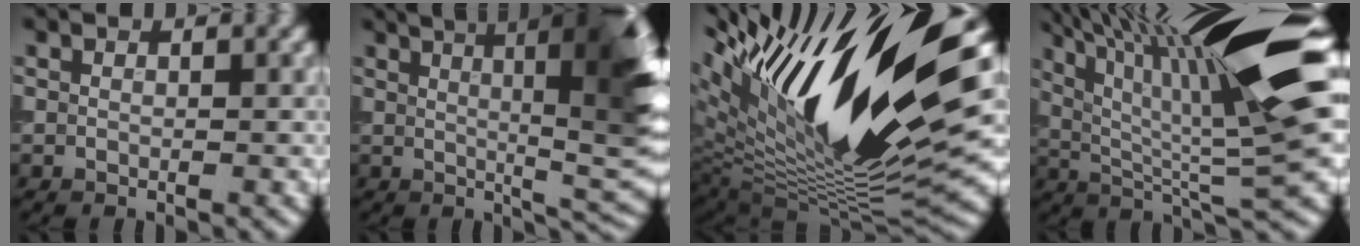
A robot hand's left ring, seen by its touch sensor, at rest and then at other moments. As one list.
[{"total": 12.4, "force": [4.3, 3.5, 11.1], "torque": [-0.119, 0.029, 0.051]}, {"total": 18.7, "force": [7.8, 5.4, 16.1], "torque": [-0.291, 0.019, 0.132]}, {"total": 16.1, "force": [6.0, 3.2, 14.6], "torque": [-0.244, 0.020, 0.102]}]